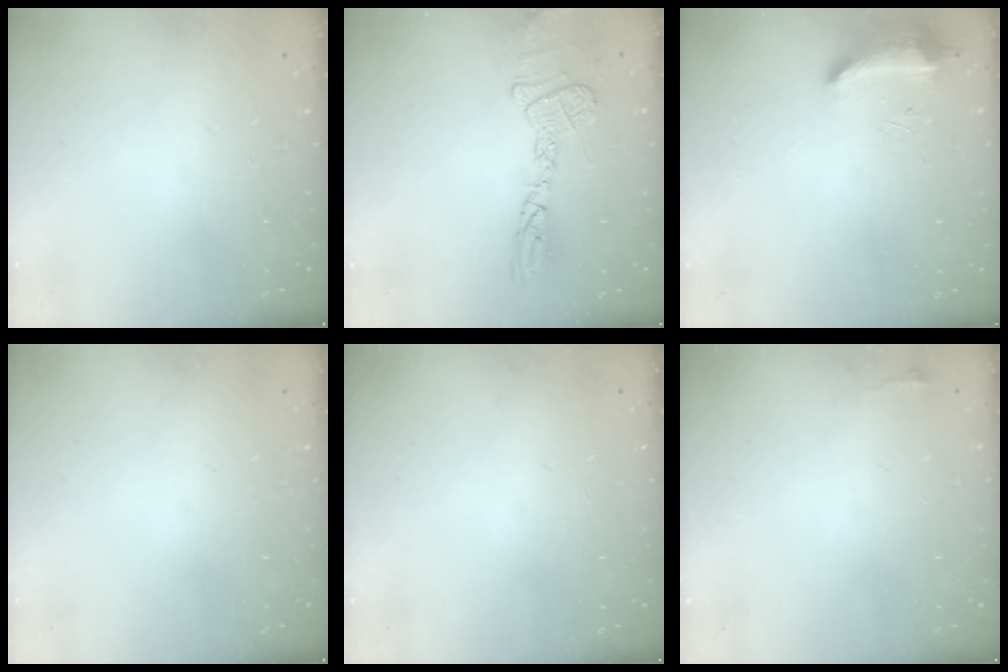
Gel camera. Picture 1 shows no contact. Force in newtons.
{"total": 12.8, "press": 12.7, "slide": 1.0}
{"total": 9.7, "press": 8.8, "slide": 4.1}
{"total": 0.0}
{"total": 2.2, "press": 2.1, "slide": 0.8}
{"total": 3.9, "press": 2.7, "slide": 2.8}